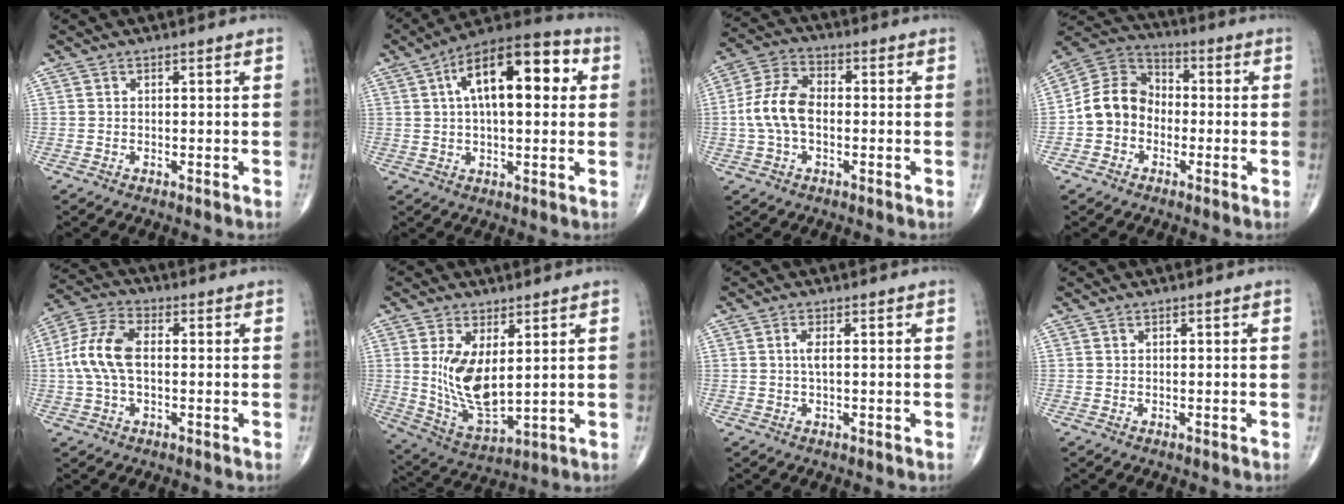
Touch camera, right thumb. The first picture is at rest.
{"total": 18.2, "force": [4.4, 8.2, 15.6], "torque": [-0.220, 0.026, 0.057]}
{"total": 9.6, "force": [-0.9, 5.8, 7.6], "torque": [-0.157, 0.028, -0.024]}
{"total": 10.3, "force": [-2.0, 8.6, 5.2], "torque": [-0.079, 0.040, -0.052]}
{"total": 10.0, "force": [0.1, 5.5, 8.3], "torque": [-0.185, 0.026, -0.004]}
{"total": 11.9, "force": [2.2, 5.7, 10.2], "torque": [-0.185, -0.026, 0.060]}
{"total": 1.8, "force": [0.2, 0.4, 1.7], "torque": [-0.044, -0.001, 0.003]}
{"total": 0.0}